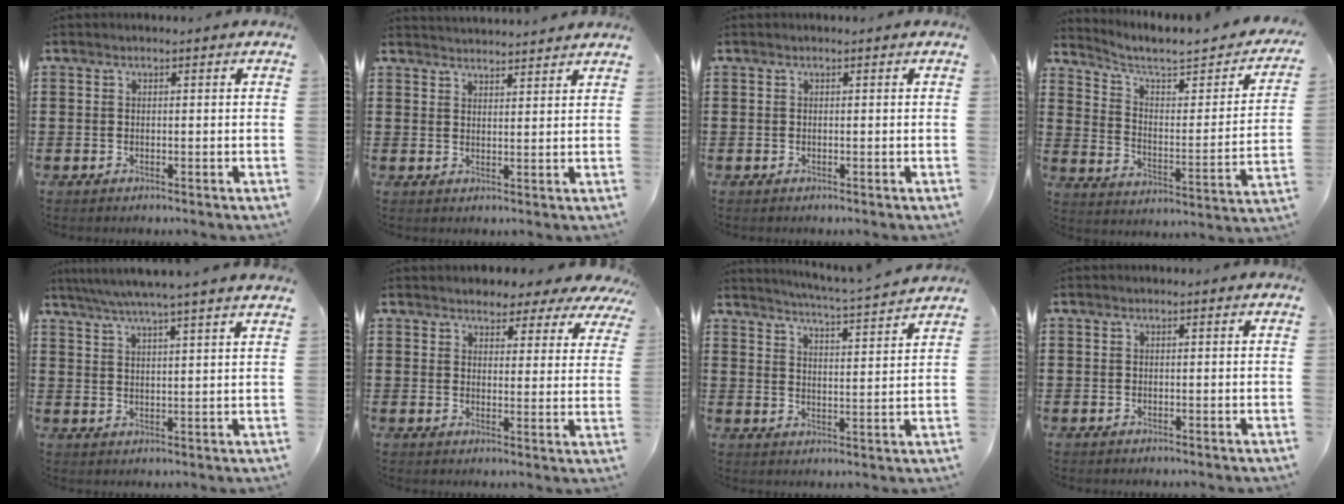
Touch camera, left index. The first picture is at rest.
{"total": 2.7, "force": [2.6, -0.3, -0.3], "torque": [-0.001, -0.010, 0.051]}
{"total": 0.0}
{"total": 5.0, "force": [4.0, 1.0, 2.8], "torque": [-0.078, -0.033, 0.061]}
{"total": 4.9, "force": [4.3, -0.9, 2.2], "torque": [-0.055, -0.017, 0.074]}
{"total": 4.0, "force": [3.7, 1.3, 0.5], "torque": [-0.023, -0.016, 0.062]}
{"total": 4.1, "force": [3.9, -1.0, 0.9], "torque": [-0.036, -0.034, 0.061]}
{"total": 0.0}